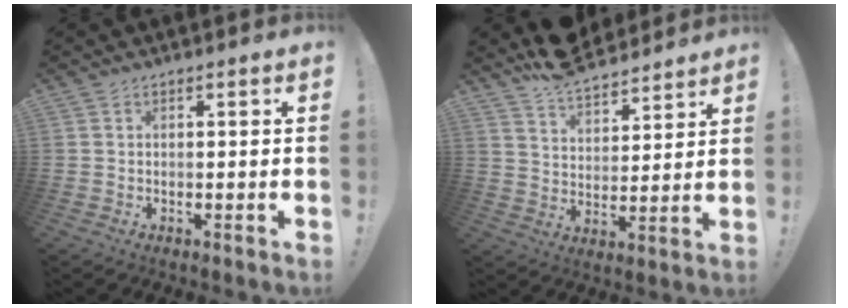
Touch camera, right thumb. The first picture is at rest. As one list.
[{"total": 10.3, "force": [9.2, 4.0, 2.2], "torque": [-0.049, -0.070, 0.177]}]